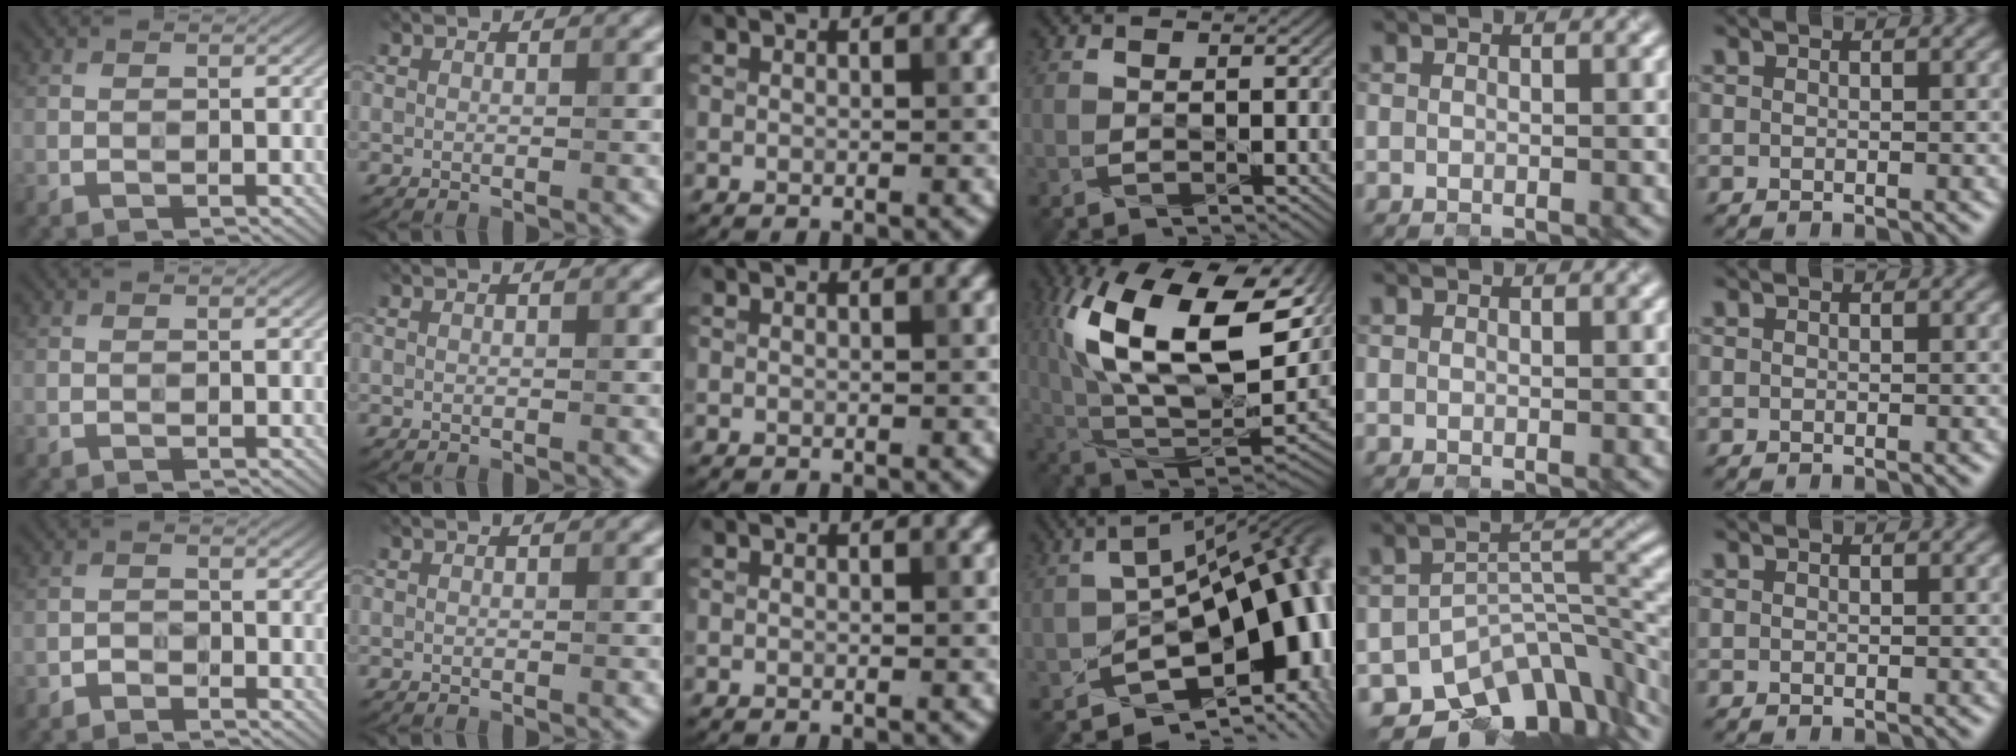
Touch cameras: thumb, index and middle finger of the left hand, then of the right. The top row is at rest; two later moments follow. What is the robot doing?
{"motion": "close", "object": "stapler"}